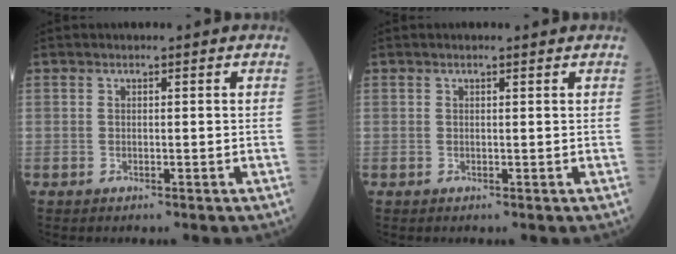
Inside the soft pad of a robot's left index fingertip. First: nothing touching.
{"total": 0.8, "force": [0.7, 0.0, 0.3], "torque": [-0.010, 0.004, 0.011]}